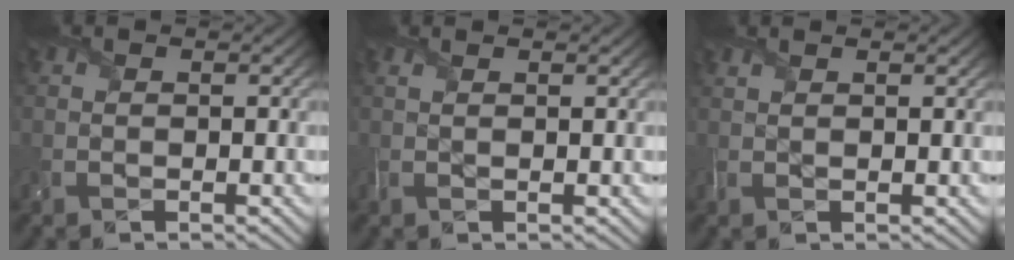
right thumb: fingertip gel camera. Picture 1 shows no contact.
{"total": 1.2, "force": [0.8, 0.2, 1.0], "torque": [-0.028, 0.001, 0.013]}
{"total": 1.4, "force": [1.1, 0.2, 0.8], "torque": [-0.026, 0.001, 0.022]}